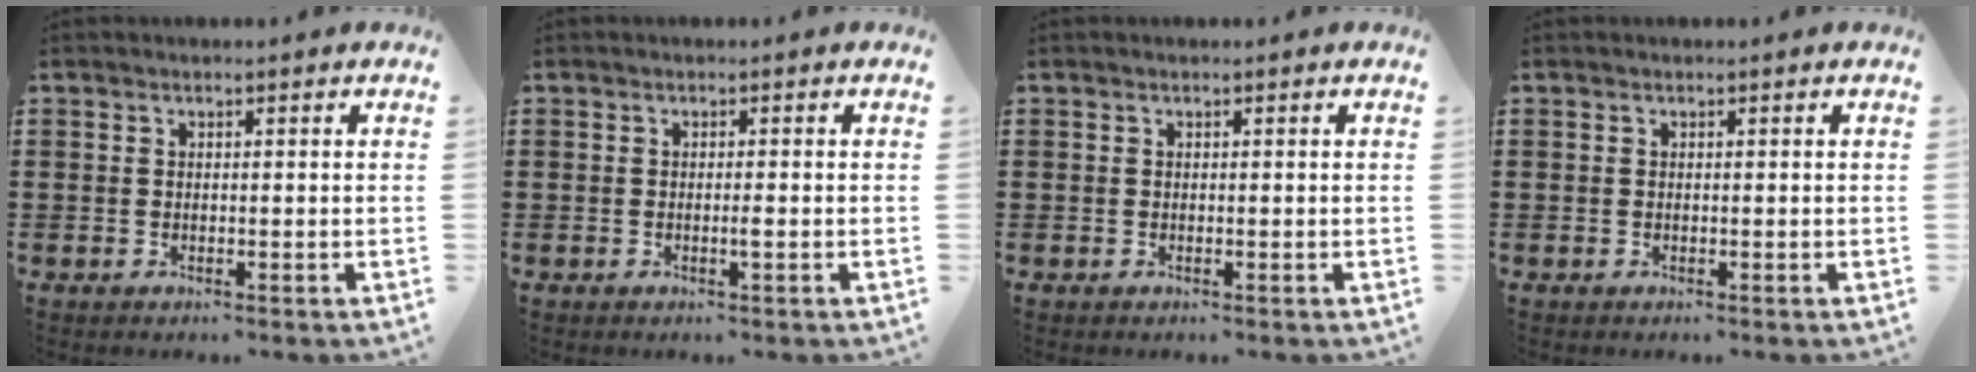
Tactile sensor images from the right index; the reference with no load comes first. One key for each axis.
{"total": 1.1, "fx": -0.4, "fy": 0.0, "fz": 1.0, "tx": -0.019, "ty": -0.004, "tz": -0.007}
{"total": 0.0}
{"total": 0.0}